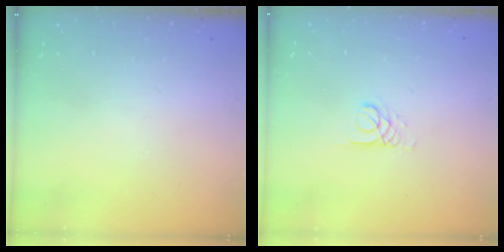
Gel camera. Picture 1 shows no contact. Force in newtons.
{"total": 2.7, "press": 2.7, "slide": 0.3}